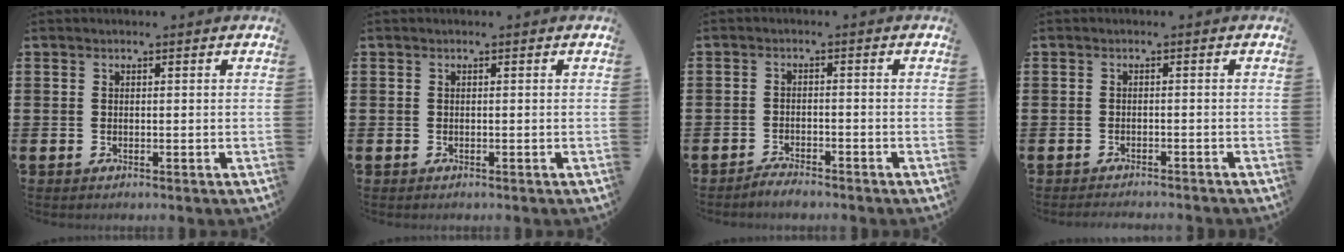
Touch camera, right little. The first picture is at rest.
{"total": 0.0}
{"total": 1.8, "force": [-1.7, 0.2, 0.1], "torque": [-0.007, 0.003, -0.035]}
{"total": 1.1, "force": [-1.1, -0.1, 0.0], "torque": [-0.002, 0.000, -0.022]}